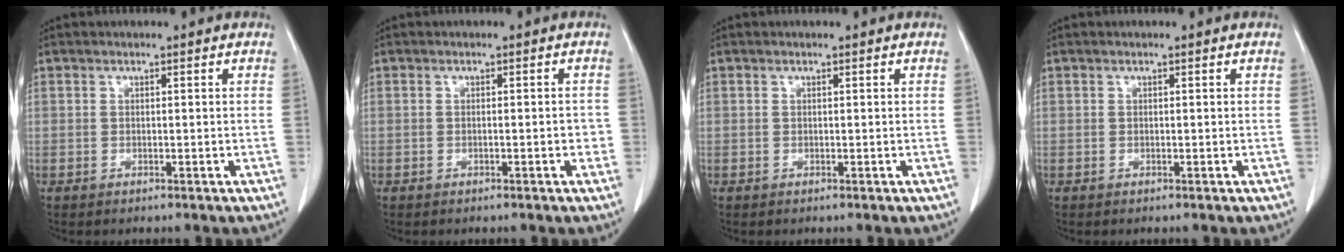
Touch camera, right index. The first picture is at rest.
{"total": 1.5, "force": [-0.3, 0.5, 1.4], "torque": [-0.016, 0.004, -0.003]}
{"total": 0.0}
{"total": 0.0}